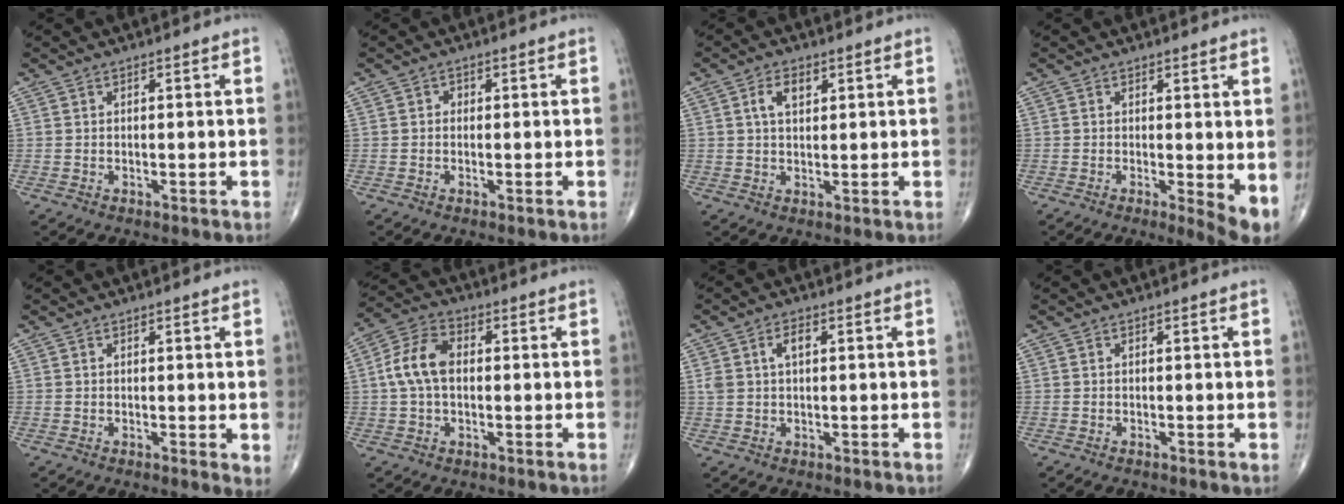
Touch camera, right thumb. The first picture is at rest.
{"total": 0.9, "force": [0.0, 0.8, 0.4], "torque": [0.002, 0.003, -0.006]}
{"total": 4.2, "force": [1.6, 2.4, 3.1], "torque": [-0.052, 0.000, 0.028]}
{"total": 4.9, "force": [0.1, 1.4, 4.7], "torque": [-0.065, -0.013, 0.001]}
{"total": 2.2, "force": [0.3, 0.7, 2.0], "torque": [-0.029, -0.008, 0.001]}
{"total": 8.8, "force": [0.4, 5.6, 6.8], "torque": [-0.135, 0.026, 0.000]}
{"total": 4.1, "force": [1.1, 2.2, 3.2], "torque": [-0.069, 0.012, 0.023]}
{"total": 0.7, "force": [-0.3, 0.2, 0.5], "torque": [-0.012, -0.003, -0.010]}